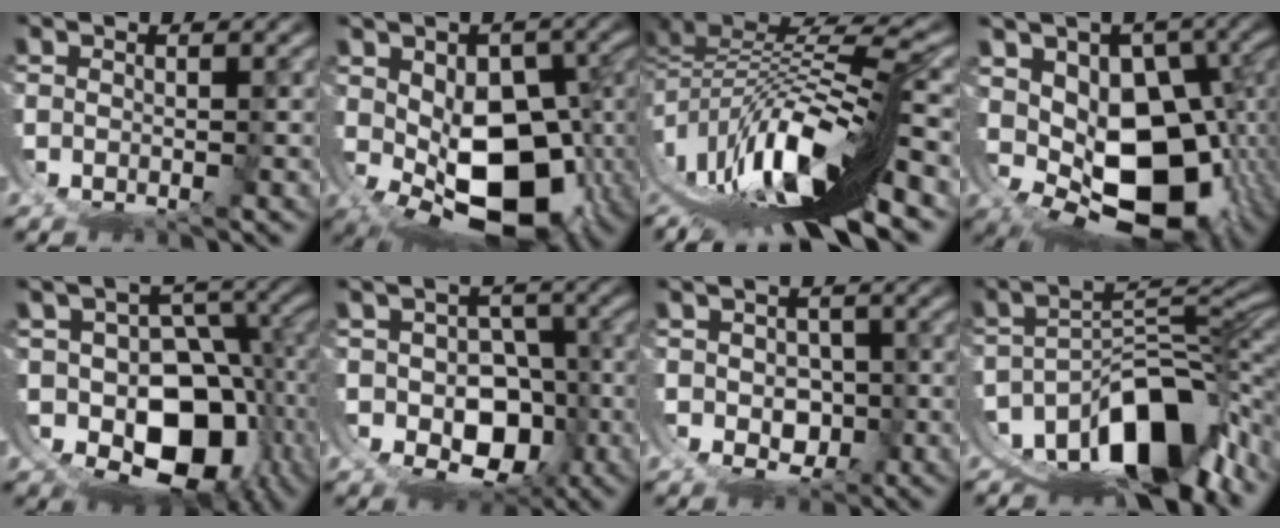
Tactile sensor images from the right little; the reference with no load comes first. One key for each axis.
{"total": 11.9, "fx": -3.5, "fy": 6.3, "fz": 9.4, "tx": -0.154, "ty": -0.068, "tz": -0.019}
{"total": 16.9, "fx": -4.9, "fy": 8.0, "fz": 14.1, "tx": -0.224, "ty": -0.019, "tz": -0.067}
{"total": 15.9, "fx": -4.0, "fy": 10.4, "fz": 11.3, "tx": -0.215, "ty": -0.086, "tz": -0.024}
{"total": 19.6, "fx": -6.2, "fy": 15.1, "fz": 10.9, "tx": -0.217, "ty": -0.096, "tz": -0.068}
{"total": 10.1, "fx": -2.6, "fy": 8.0, "fz": 5.5, "tx": -0.100, "ty": -0.055, "tz": -0.022}
{"total": 3.6, "fx": -0.2, "fy": 2.7, "fz": 2.3, "tx": -0.036, "ty": -0.022, "tz": 0.007}
{"total": 12.8, "fx": -6.9, "fy": 6.0, "fz": 9.0, "tx": -0.128, "ty": -0.018, "tz": -0.100}